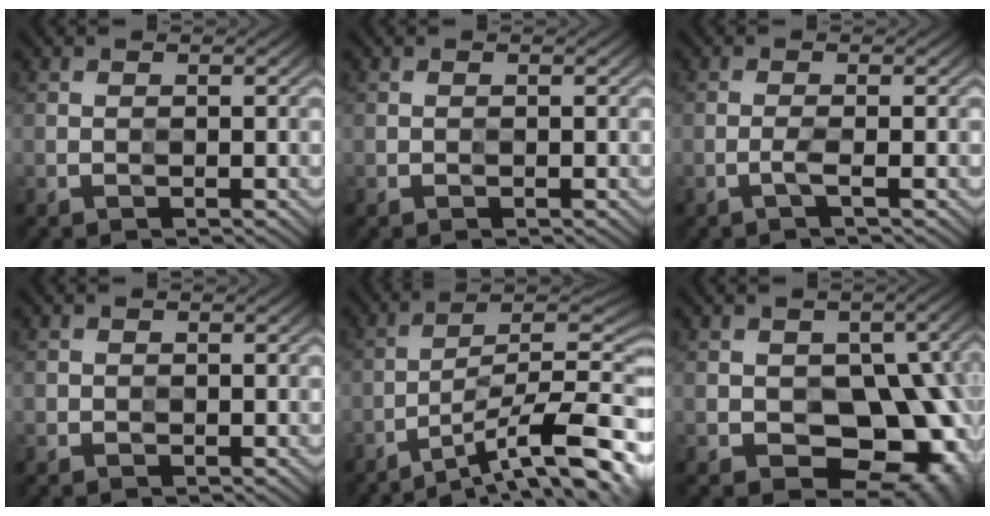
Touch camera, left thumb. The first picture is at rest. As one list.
[{"total": 0.6, "force": [-0.2, 0.5, 0.3], "torque": [-0.005, 0.000, -0.005]}, {"total": 1.0, "force": [-0.8, -0.2, 0.6], "torque": [-0.013, 0.009, -0.021]}, {"total": 1.0, "force": [-0.2, 0.9, 0.2], "torque": [-0.002, 0.000, -0.005]}, {"total": 14.6, "force": [-9.4, 3.5, 10.6], "torque": [-0.157, 0.002, -0.155]}, {"total": 13.0, "force": [-3.1, 9.0, 8.8], "torque": [-0.080, 0.005, -0.030]}]